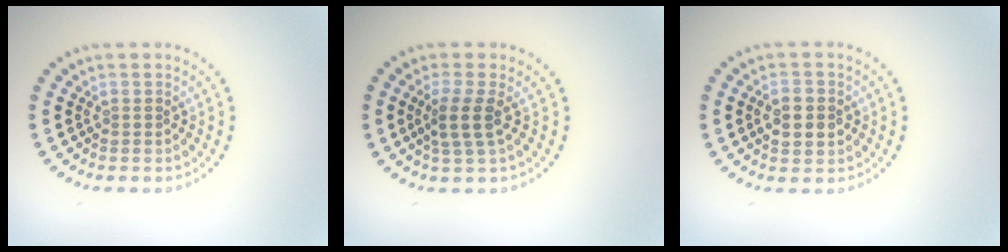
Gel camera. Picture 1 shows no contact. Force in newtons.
{"total": 2.6, "press": 2.1, "slide": 1.5}
{"total": 2.9, "press": 2.9, "slide": 0.1}